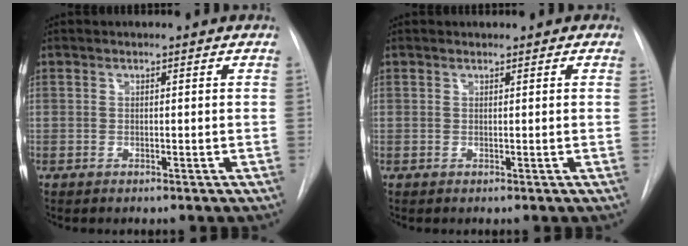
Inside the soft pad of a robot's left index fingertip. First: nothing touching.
{"total": 0.0}